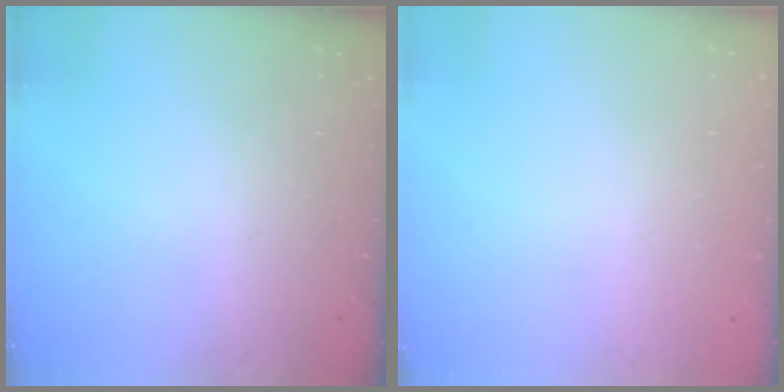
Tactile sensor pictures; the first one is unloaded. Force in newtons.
{"total": 0.0}